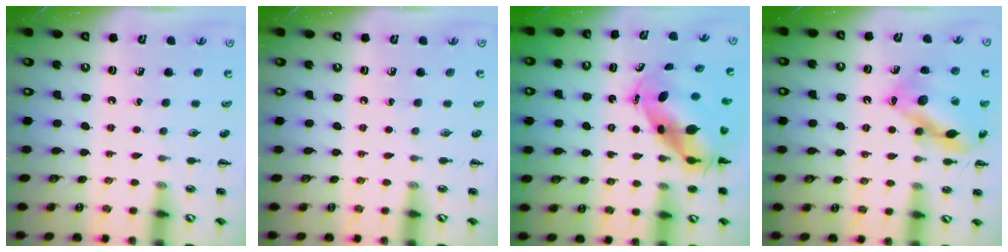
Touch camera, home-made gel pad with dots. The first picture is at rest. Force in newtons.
{"total": 0.0}
{"total": 8.1, "press": 7.9, "slide": 1.9}
{"total": 14.8, "press": 14.8, "slide": 1.0}